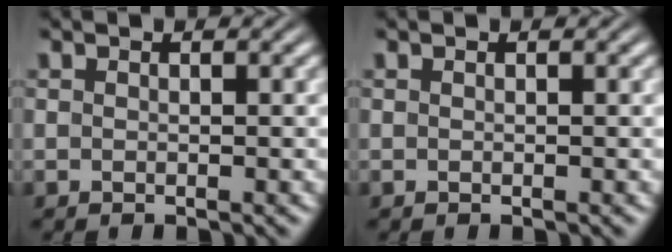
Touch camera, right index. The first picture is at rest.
{"total": 0.0}